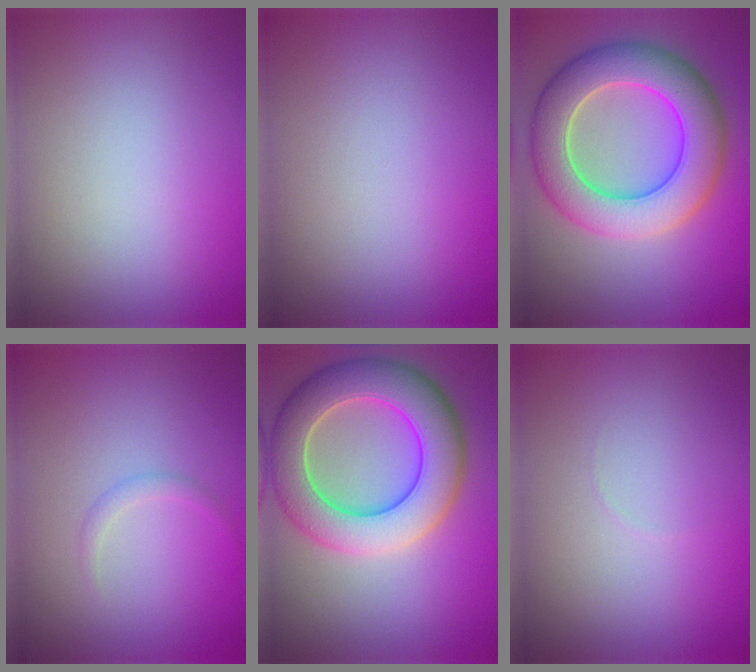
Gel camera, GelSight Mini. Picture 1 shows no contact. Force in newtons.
{"total": 0.0}
{"total": 9.1, "press": 9.1, "slide": 0.5}
{"total": 0.9, "press": 0.9, "slide": 0.0}
{"total": 9.3, "press": 9.2, "slide": 0.7}
{"total": 0.0}